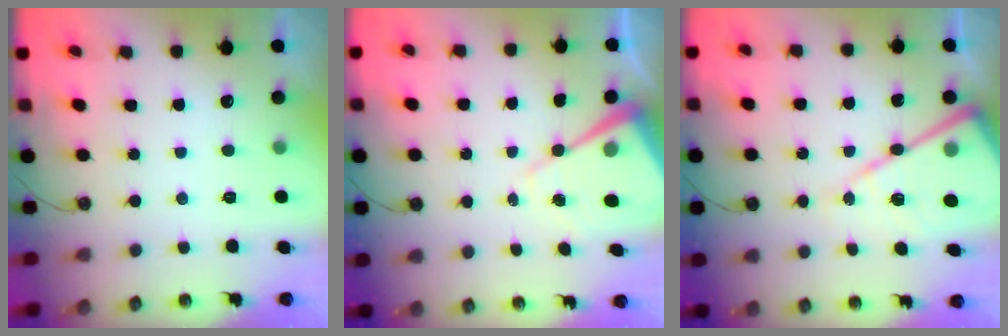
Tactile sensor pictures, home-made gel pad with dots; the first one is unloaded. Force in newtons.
{"total": 10.7, "press": 10.6, "slide": 0.9}
{"total": 18.1, "press": 18.0, "slide": 1.5}